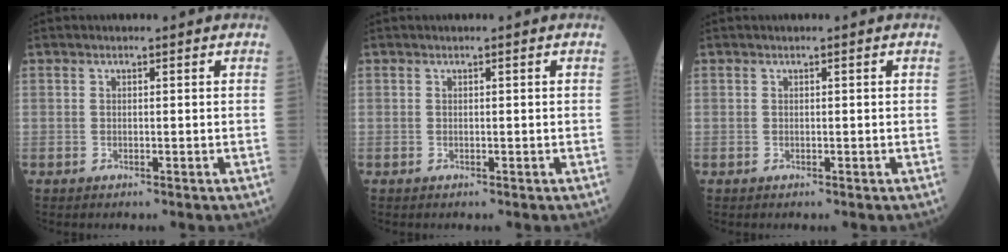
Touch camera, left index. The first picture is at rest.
{"total": 0.0}
{"total": 0.0}